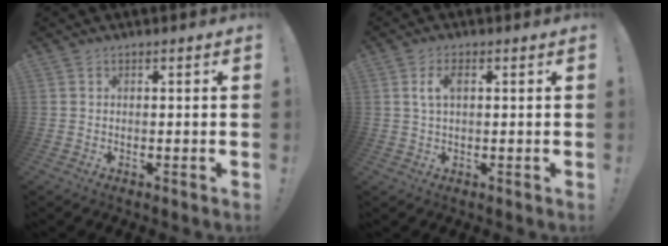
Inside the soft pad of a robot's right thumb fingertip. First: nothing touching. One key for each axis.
{"total": 4.0, "fx": 1.0, "fy": 1.8, "fz": 3.4, "tx": -0.063, "ty": 0.004, "tz": 0.016}